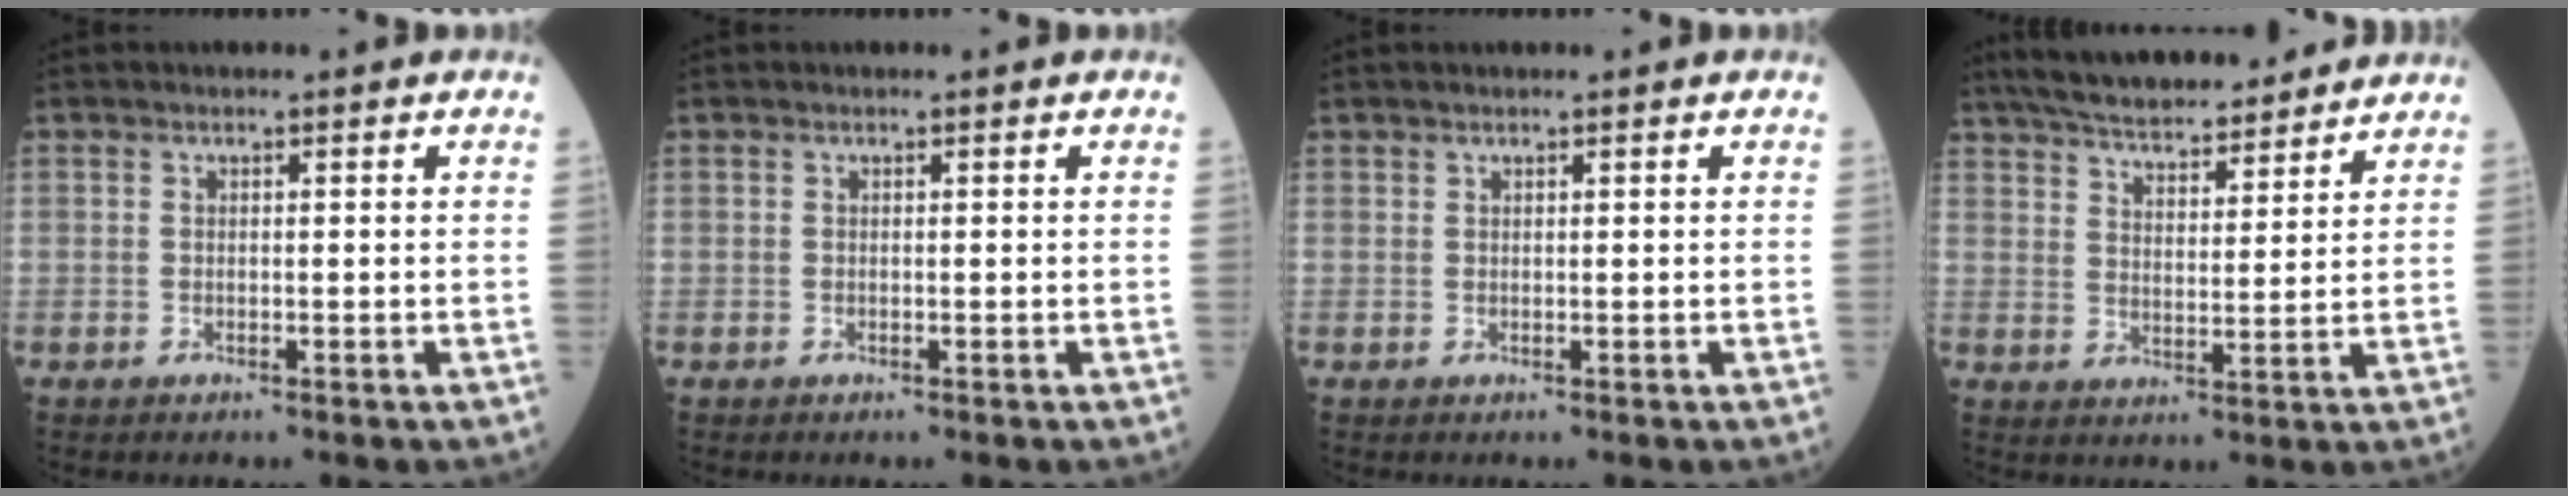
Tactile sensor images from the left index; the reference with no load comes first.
{"total": 0.0}
{"total": 0.0}
{"total": 16.7, "force": [14.8, 3.2, 7.0], "torque": [-0.115, 0.028, 0.227]}